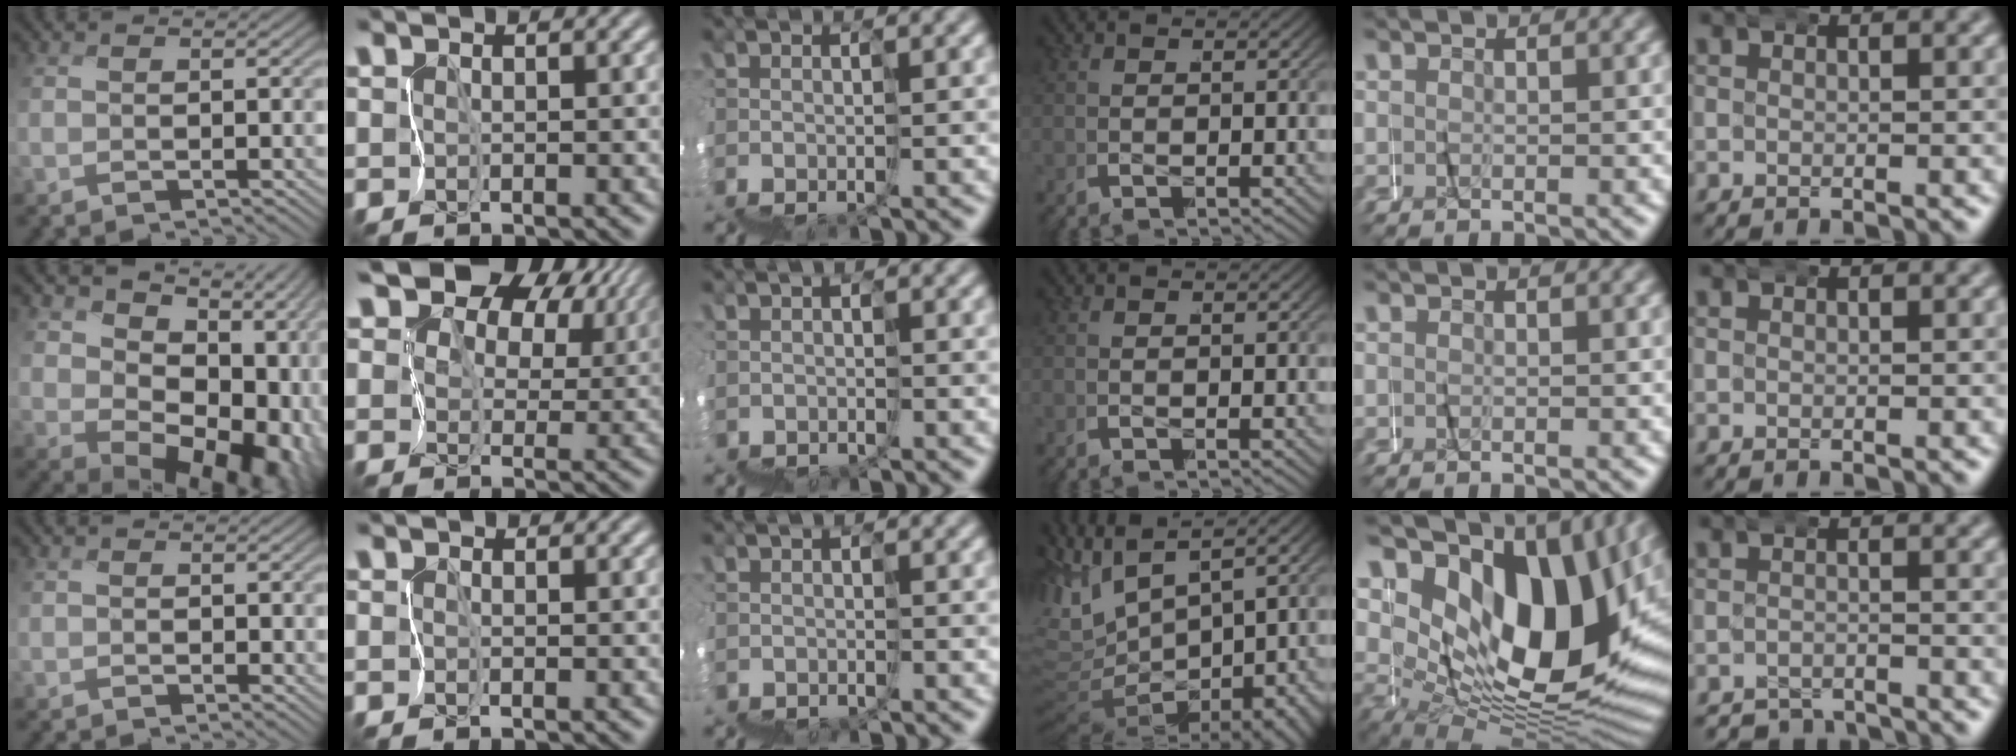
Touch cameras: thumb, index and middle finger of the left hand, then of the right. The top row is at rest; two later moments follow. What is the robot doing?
{"motion": "wrap", "object": "masking tape"}